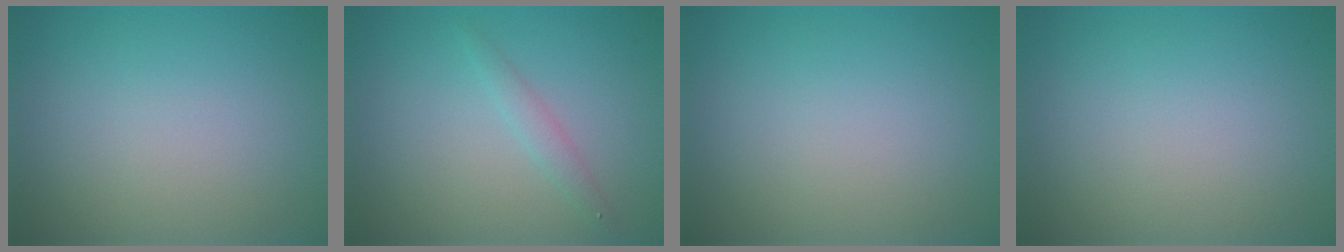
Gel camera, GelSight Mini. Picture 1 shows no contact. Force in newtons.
{"total": 1.3, "press": 1.3, "slide": 0.0}
{"total": 0.0}
{"total": 0.0}